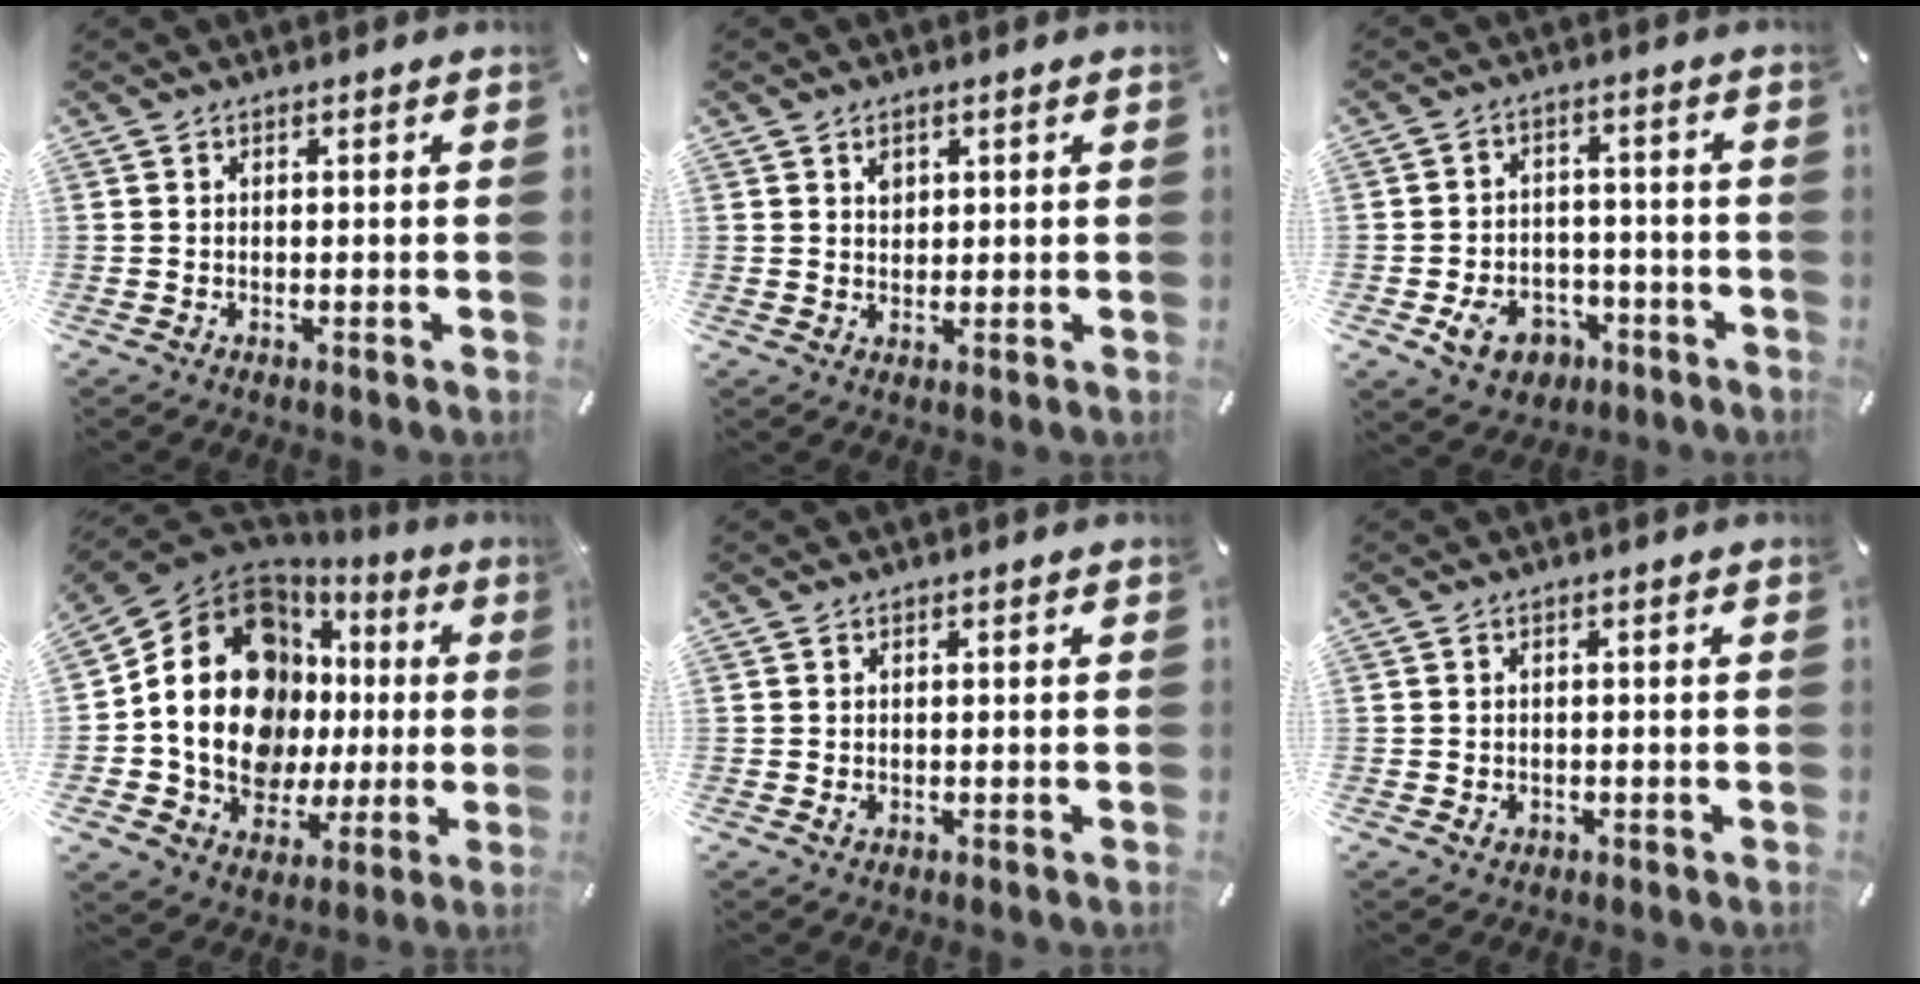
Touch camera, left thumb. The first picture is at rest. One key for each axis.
{"total": 2.5, "fx": 1.0, "fy": 2.1, "fz": 0.8, "tx": -0.001, "ty": -0.003, "tz": 0.014}
{"total": 9.0, "fx": -3.8, "fy": 7.2, "fz": 4.0, "tx": -0.081, "ty": 0.031, "tz": -0.066}
{"total": 21.0, "fx": 3.6, "fy": 15.5, "fz": 13.7, "tx": -0.280, "ty": -0.036, "tz": 0.064}
{"total": 0.9, "fx": 0.0, "fy": 0.7, "fz": 0.5, "tx": -0.003, "ty": 0.000, "tz": -0.003}
{"total": 1.5, "fx": -0.4, "fy": 1.4, "fz": 0.6, "tx": -0.012, "ty": 0.004, "tz": -0.009}